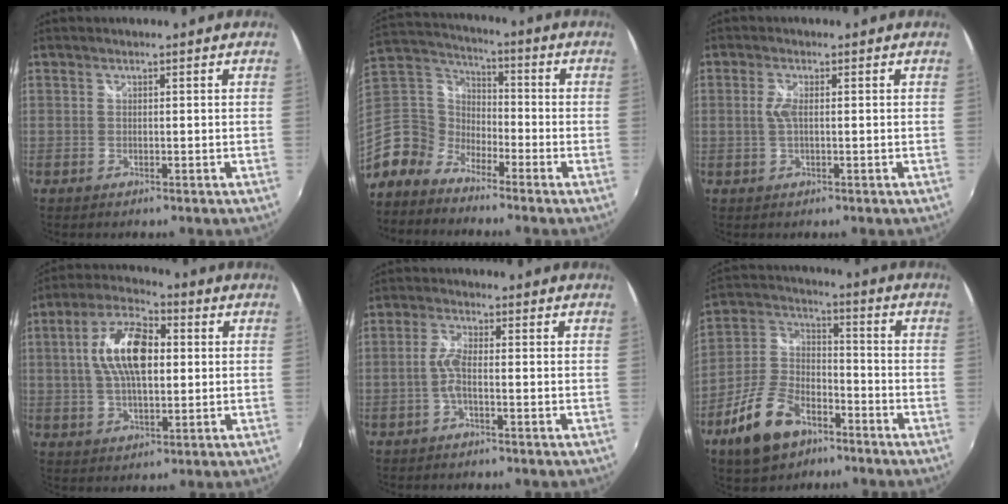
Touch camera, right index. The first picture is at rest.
{"total": 11.1, "force": [-7.3, 7.9, 2.4], "torque": [-0.089, 0.028, -0.170]}
{"total": 2.5, "force": [0.1, 0.7, 2.4], "torque": [-0.050, -0.001, 0.001]}
{"total": 13.0, "force": [1.7, 6.1, 11.3], "torque": [-0.216, 0.020, 0.026]}
{"total": 3.3, "force": [-1.0, 0.6, 3.1], "torque": [-0.071, 0.005, -0.021]}
{"total": 14.1, "force": [-8.5, 7.7, 8.2], "torque": [-0.183, 0.012, -0.151]}